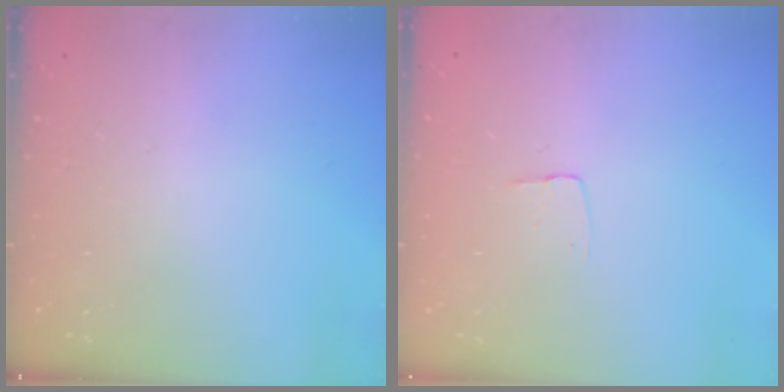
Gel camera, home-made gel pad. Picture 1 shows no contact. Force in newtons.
{"total": 3.4, "press": 3.4, "slide": 0.2}